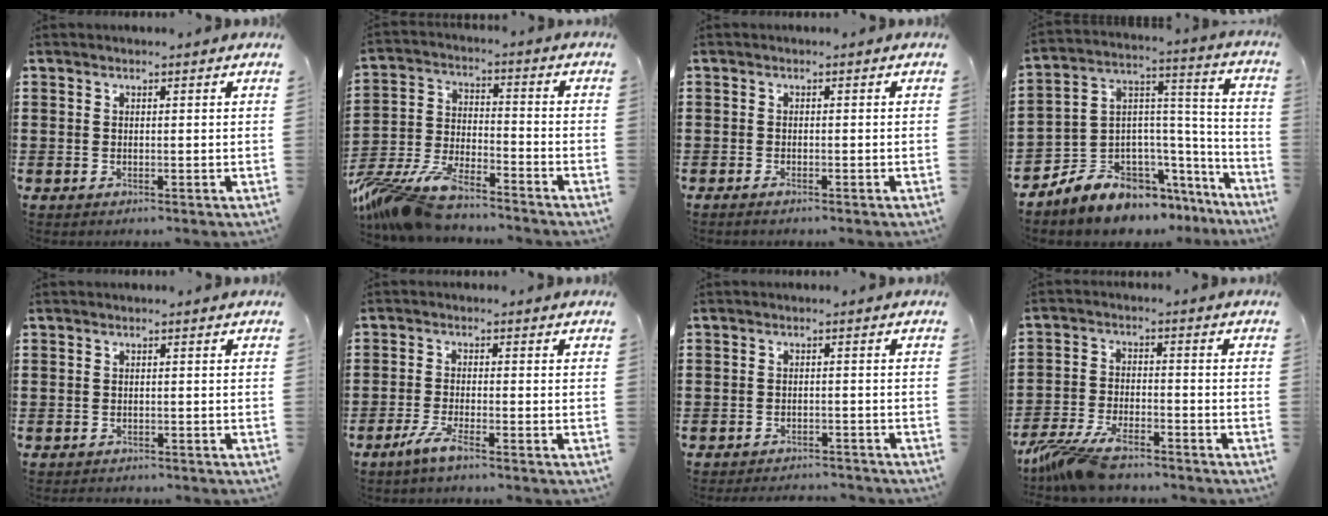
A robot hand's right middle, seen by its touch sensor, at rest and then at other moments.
{"total": 9.8, "force": [-8.8, 1.8, 4.0], "torque": [-0.102, 0.000, -0.178]}
{"total": 0.6, "force": [-0.5, 0.1, 0.3], "torque": [-0.008, -0.004, -0.010]}
{"total": 6.9, "force": [-6.0, 3.4, 0.3], "torque": [-0.034, -0.012, -0.119]}
{"total": 0.7, "force": [-0.7, 0.0, 0.0], "torque": [-0.003, -0.002, -0.014]}
{"total": 3.5, "force": [-2.3, 0.1, 2.7], "torque": [-0.065, -0.010, -0.046]}
{"total": 2.4, "force": [-2.3, 0.1, -0.2], "torque": [-0.004, -0.001, -0.051]}
{"total": 7.2, "force": [-5.9, 1.7, 3.6], "torque": [-0.096, -0.006, -0.119]}